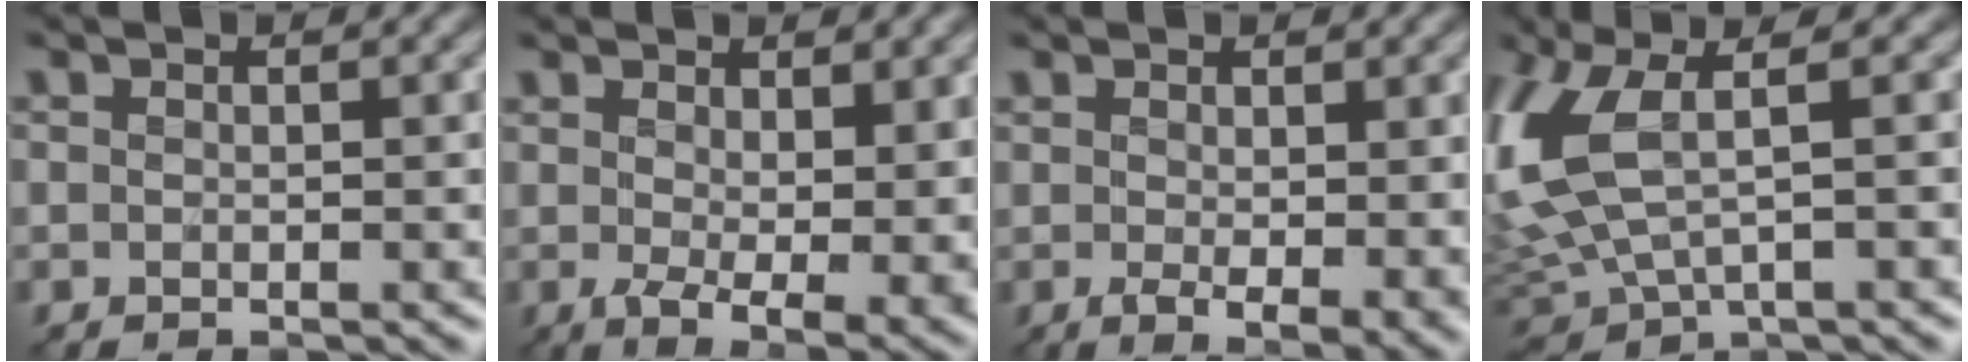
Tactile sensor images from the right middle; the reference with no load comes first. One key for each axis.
{"total": 8.1, "fx": 0.3, "fy": 3.8, "fz": 7.2, "tx": -0.112, "ty": -0.020, "tz": 0.019}
{"total": 4.5, "fx": 0.0, "fy": 1.5, "fz": 4.3, "tx": -0.069, "ty": -0.016, "tz": 0.007}
{"total": 7.5, "fx": 1.0, "fy": 3.5, "fz": 6.6, "tx": -0.183, "ty": -0.004, "tz": 0.022}